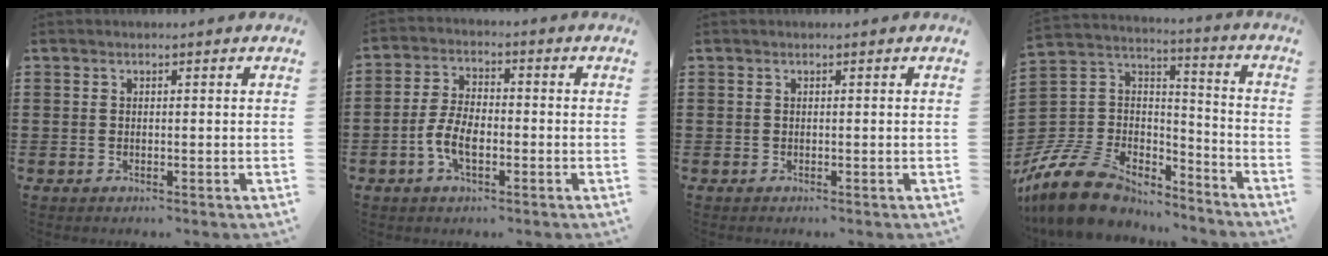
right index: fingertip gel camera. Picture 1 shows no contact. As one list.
[{"total": 6.1, "force": [-2.1, 2.8, 4.9], "torque": [-0.125, -0.005, -0.049]}, {"total": 0.0}, {"total": 12.7, "force": [-10.1, 6.0, 5.0], "torque": [-0.139, 0.024, -0.195]}]